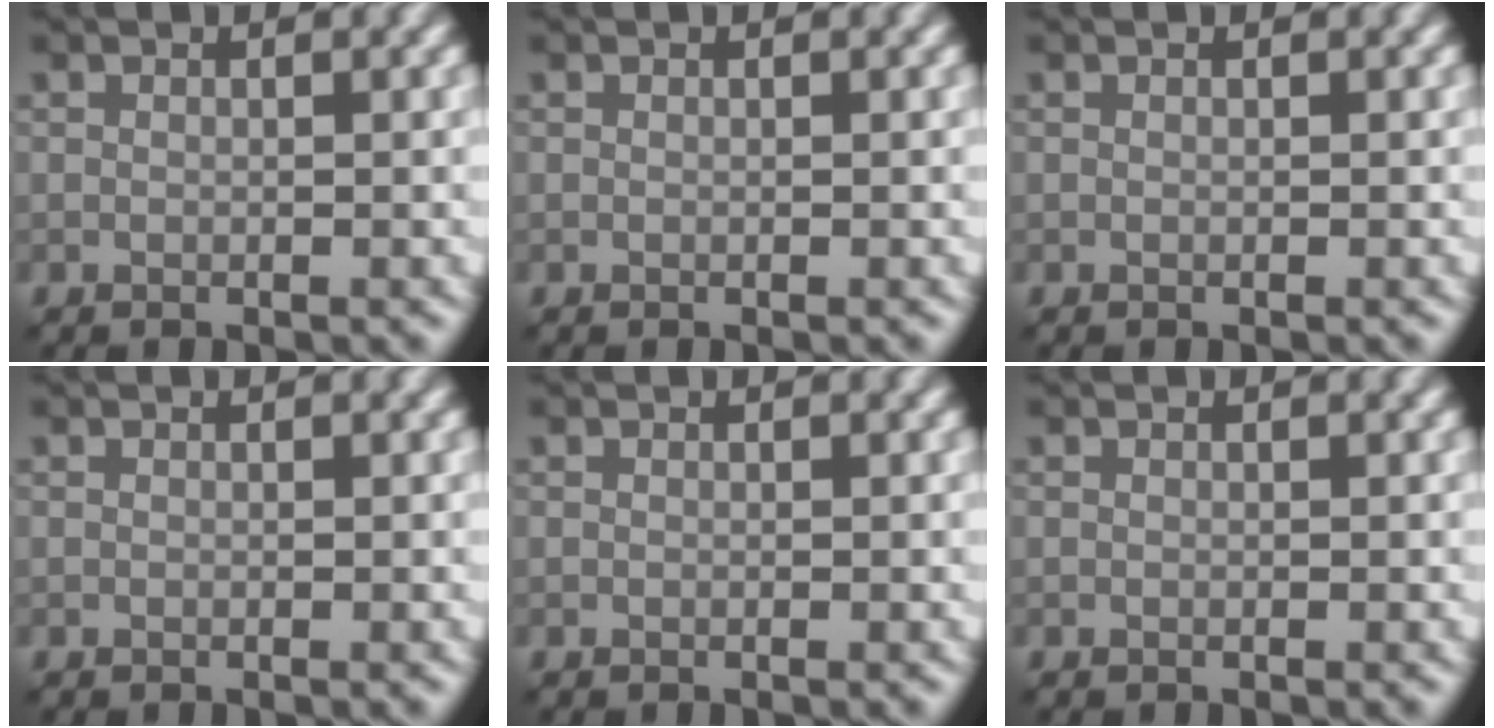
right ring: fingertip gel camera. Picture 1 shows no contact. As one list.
[{"total": 0.0}, {"total": 0.0}, {"total": 0.0}, {"total": 0.0}, {"total": 0.0}]